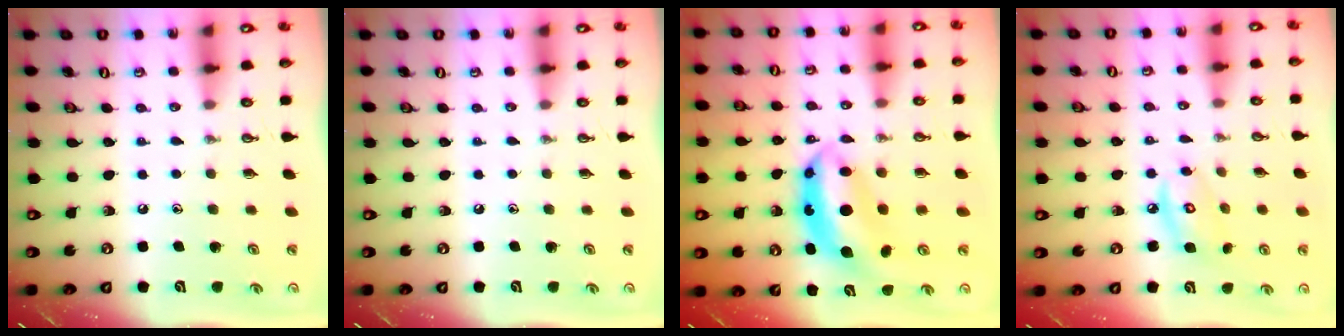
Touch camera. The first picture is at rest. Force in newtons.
{"total": 0.0}
{"total": 9.2, "press": 9.1, "slide": 0.7}
{"total": 7.4, "press": 7.4, "slide": 0.5}